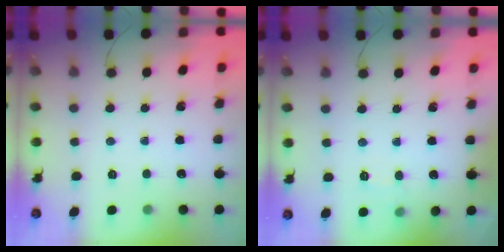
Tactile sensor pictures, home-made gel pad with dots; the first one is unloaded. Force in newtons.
{"total": 6.1, "press": 5.9, "slide": 1.5}